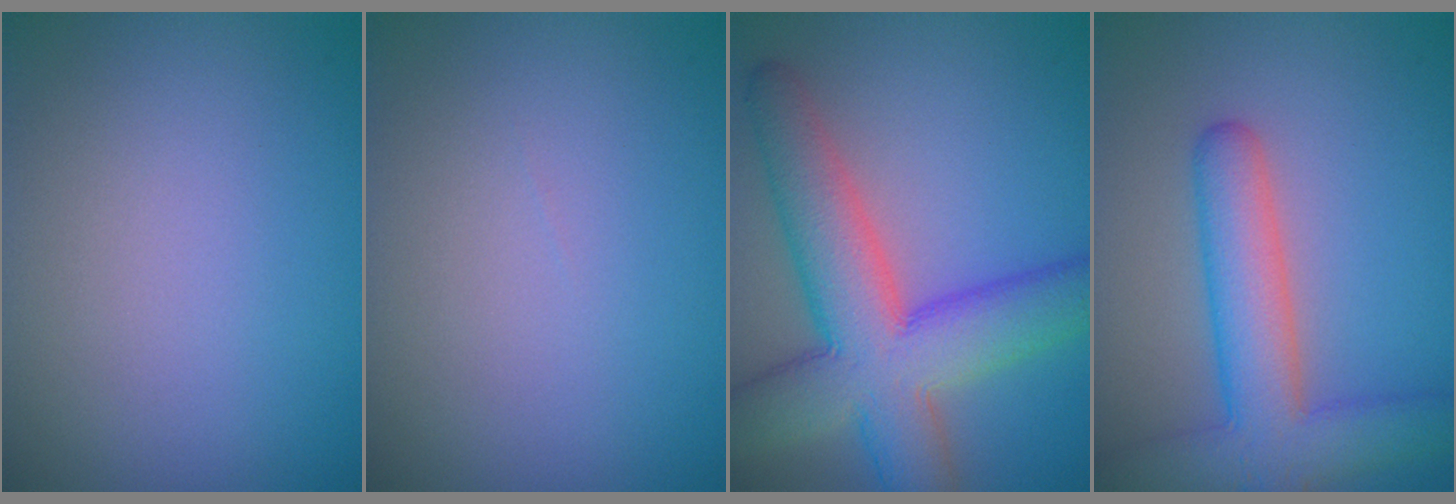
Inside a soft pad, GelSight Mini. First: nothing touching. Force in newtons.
{"total": 0.0}
{"total": 10.3, "press": 10.3, "slide": 0.3}
{"total": 6.9, "press": 6.9, "slide": 0.4}